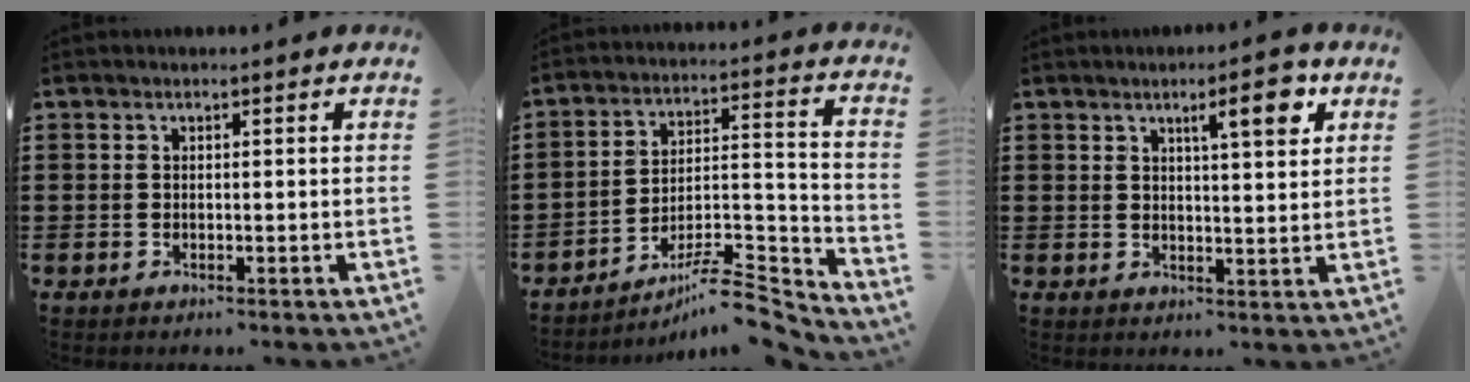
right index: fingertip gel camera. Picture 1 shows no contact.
{"total": 8.6, "force": [-7.2, 1.6, 4.4], "torque": [-0.062, 0.015, -0.136]}
{"total": 6.2, "force": [3.3, 1.4, 5.0], "torque": [-0.075, -0.003, 0.047]}